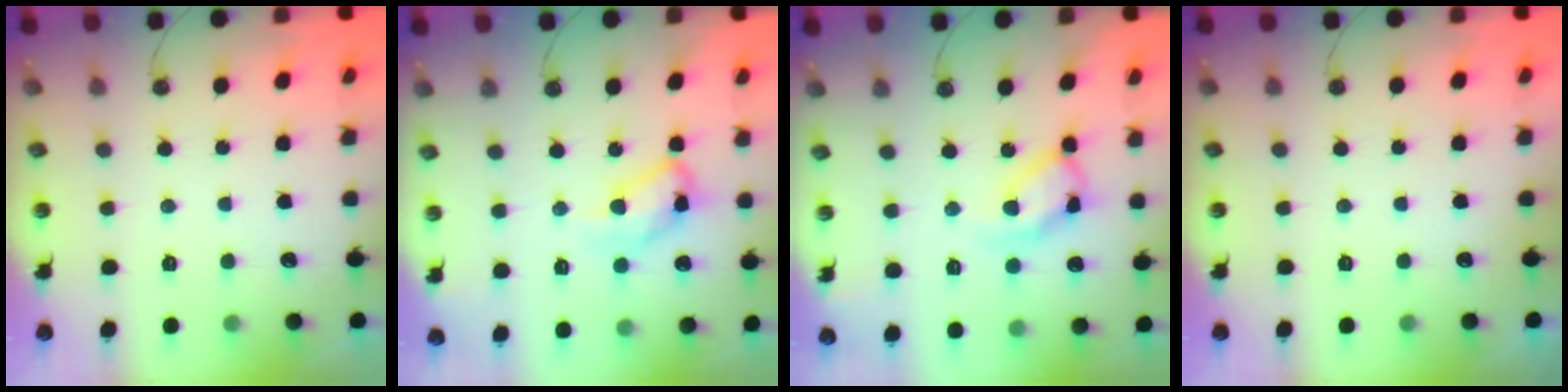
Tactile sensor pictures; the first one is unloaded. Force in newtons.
{"total": 12.5, "press": 12.5, "slide": 0.5}
{"total": 12.2, "press": 12.2, "slide": 0.8}
{"total": 0.0}